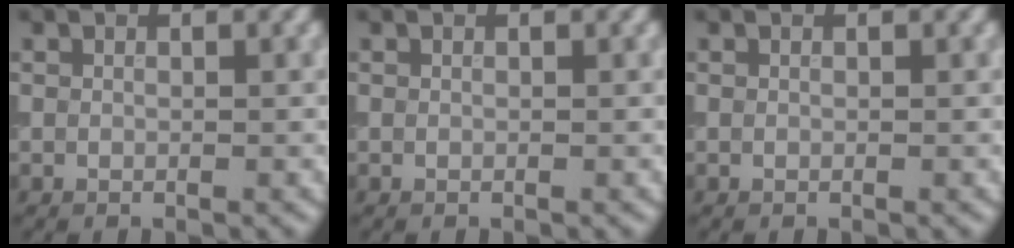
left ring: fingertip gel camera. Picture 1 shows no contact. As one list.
[{"total": 0.0}, {"total": 0.0}]